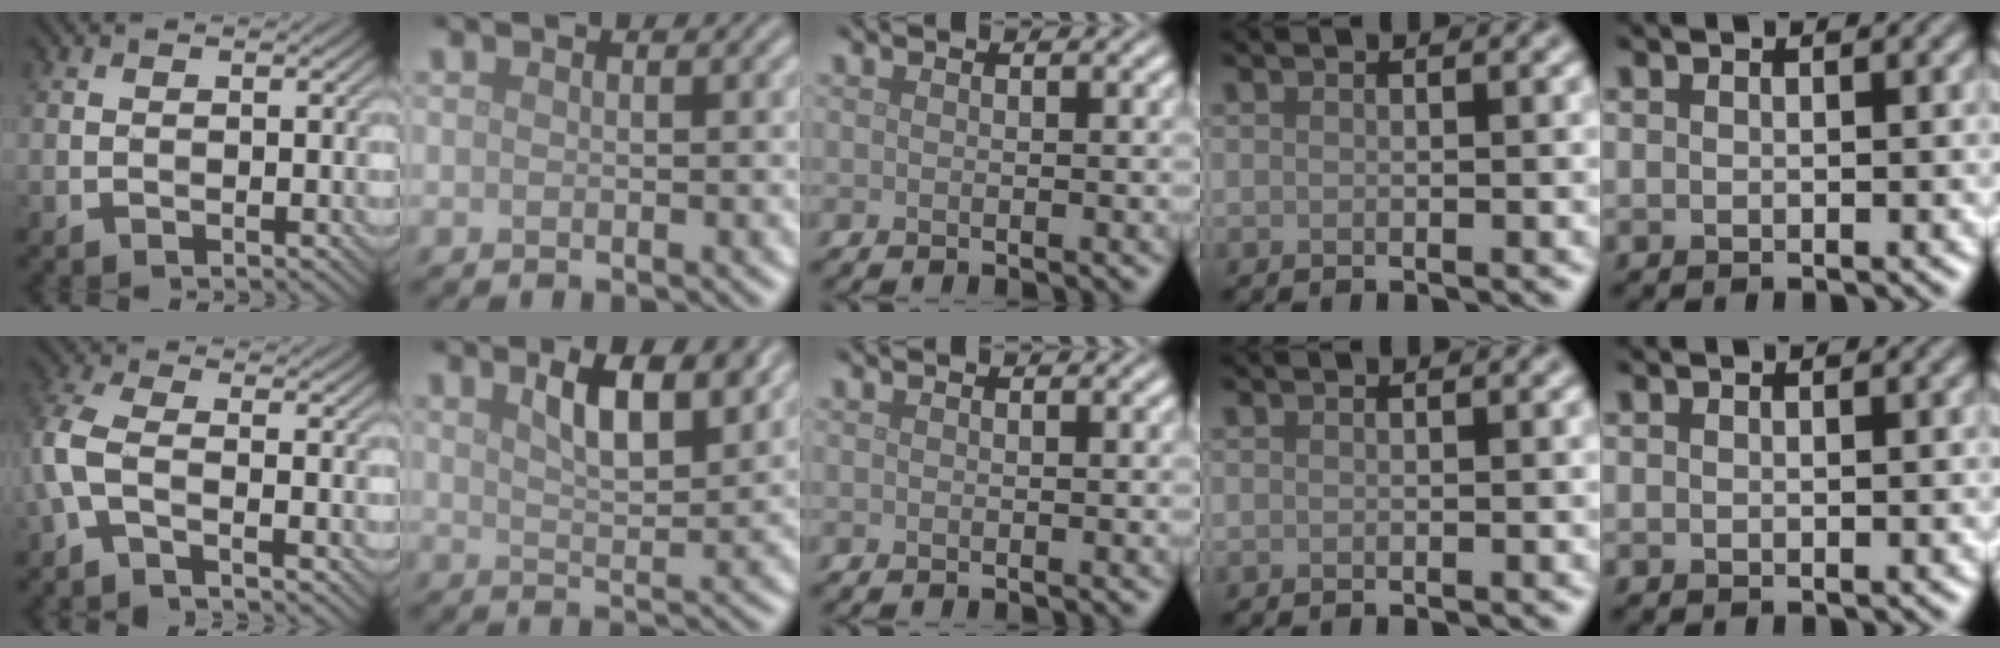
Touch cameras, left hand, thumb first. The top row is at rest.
{"thumb": {"total": 4.5, "force": [-1.7, 1.5, 3.9], "torque": [-0.103, 0.003, -0.049]}, "index": {"total": 5.2, "force": [2.8, 1.8, 4.1], "torque": [-0.068, 0.002, 0.045]}}